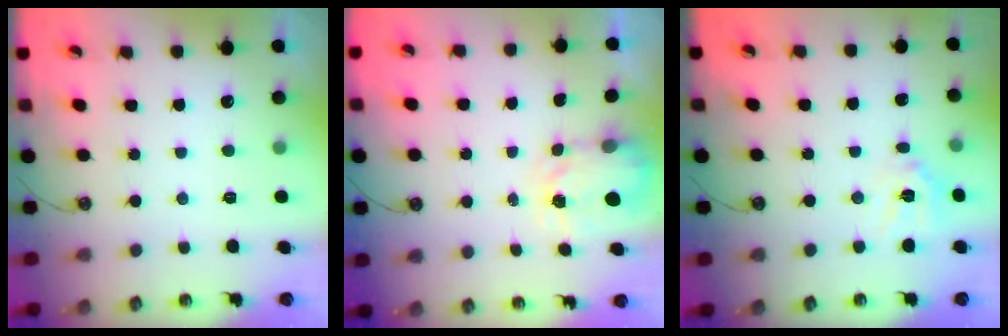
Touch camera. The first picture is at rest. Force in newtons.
{"total": 4.0, "press": 3.9, "slide": 0.6}
{"total": 10.1, "press": 10.0, "slide": 0.7}